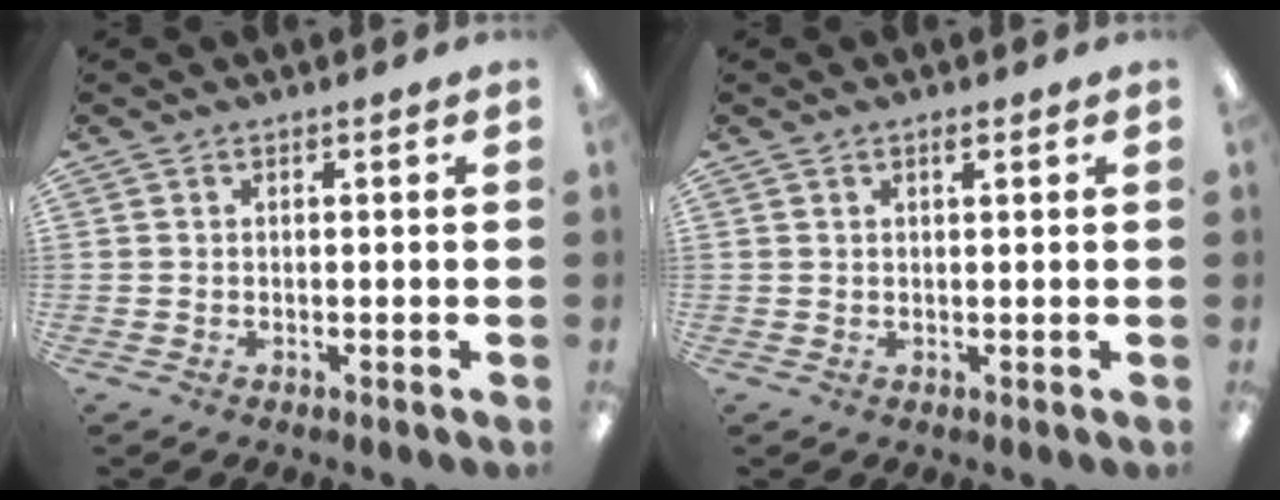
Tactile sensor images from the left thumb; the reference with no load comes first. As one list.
[{"total": 1.0, "force": [0.7, 0.3, 0.6], "torque": [-0.007, -0.002, 0.011]}]